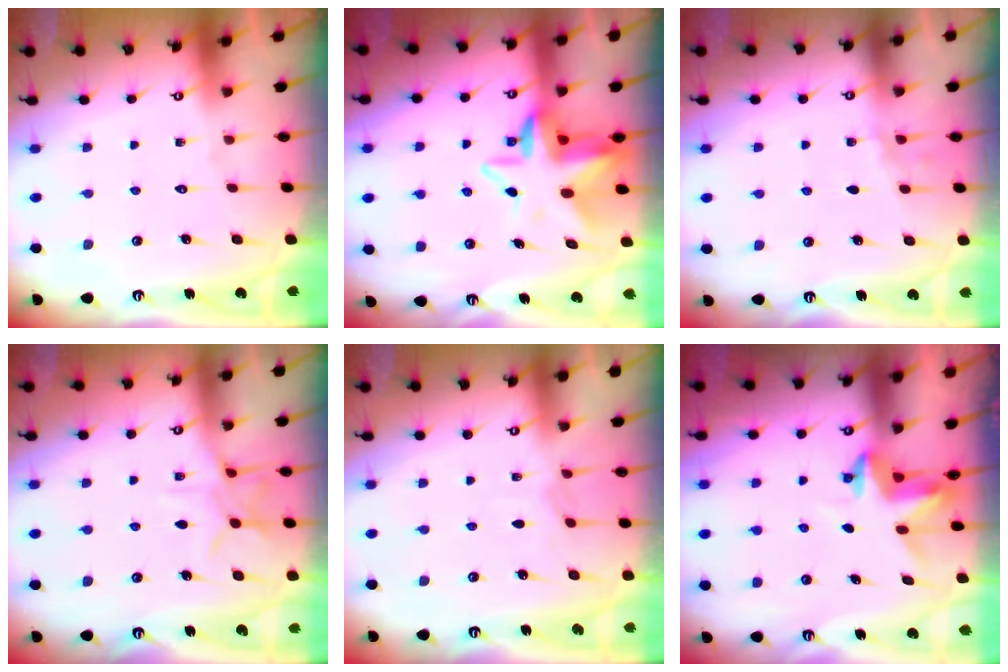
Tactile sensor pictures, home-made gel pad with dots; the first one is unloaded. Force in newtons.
{"total": 8.8, "press": 8.6, "slide": 1.5}
{"total": 3.4, "press": 2.6, "slide": 2.2}
{"total": 7.8, "press": 7.8, "slide": 0.5}
{"total": 2.6, "press": 2.5, "slide": 0.5}
{"total": 3.5, "press": 3.5, "slide": 0.2}